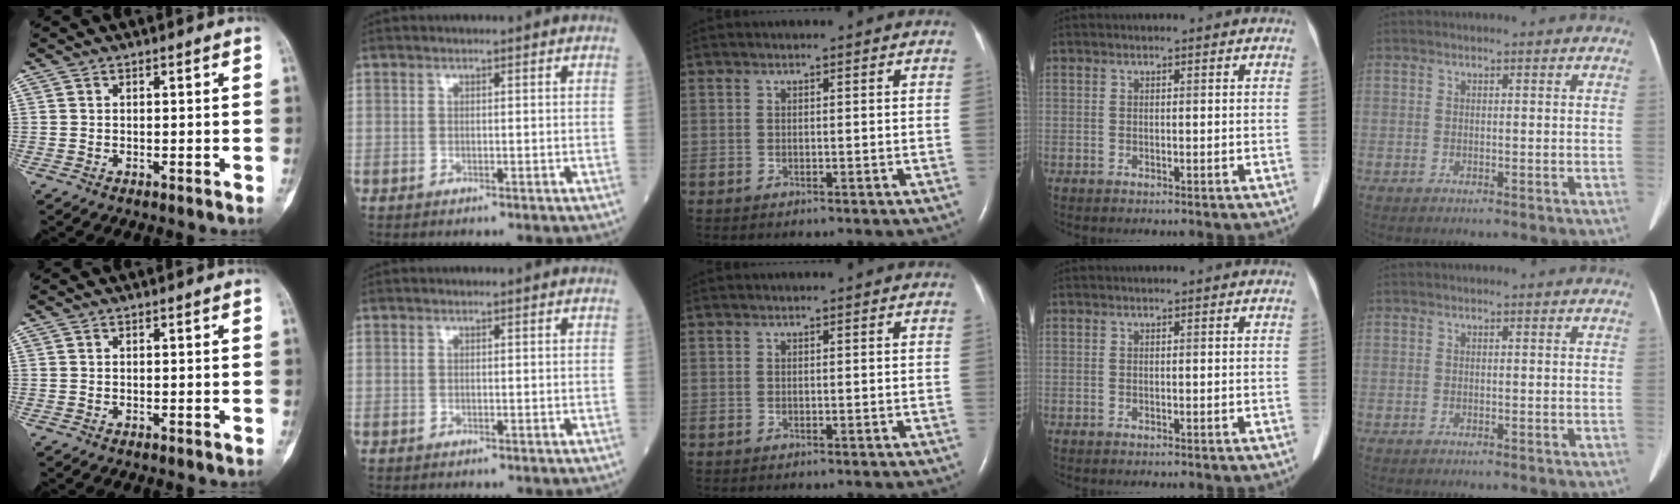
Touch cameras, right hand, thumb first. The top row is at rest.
{}